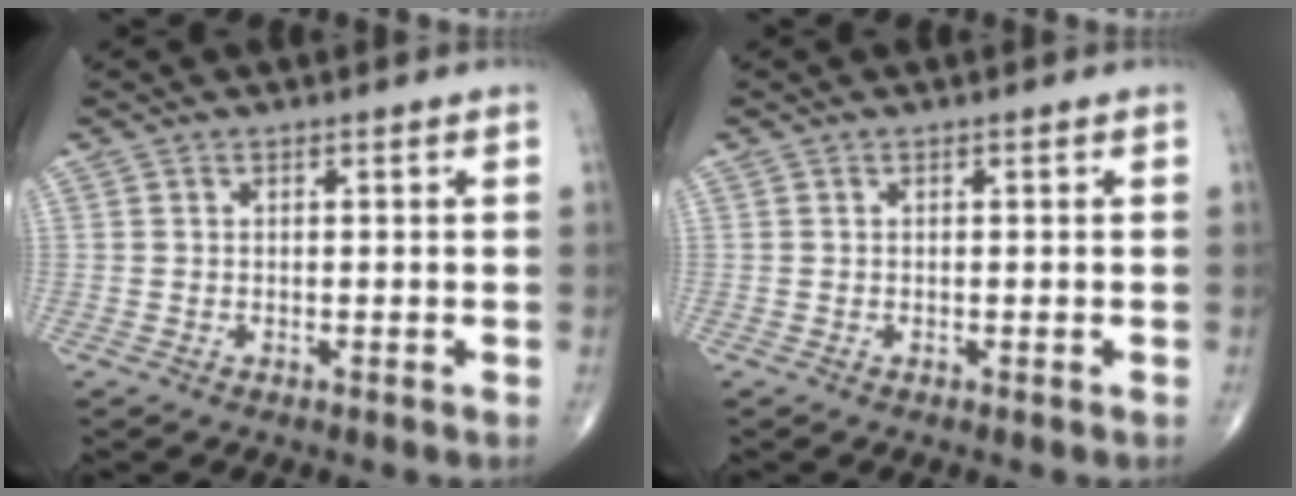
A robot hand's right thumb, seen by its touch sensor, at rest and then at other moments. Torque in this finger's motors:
{"motor_torque": [0.00, 0.00, 0.07, 0.07, 0.00]}